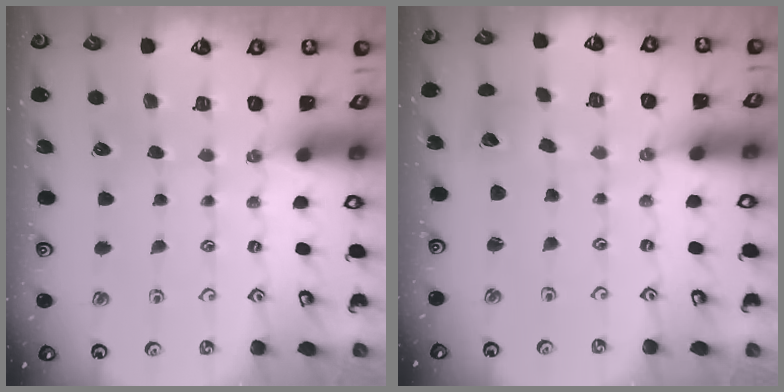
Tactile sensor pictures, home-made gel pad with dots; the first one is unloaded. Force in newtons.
{"total": 2.2, "press": 2.2, "slide": 0.3}